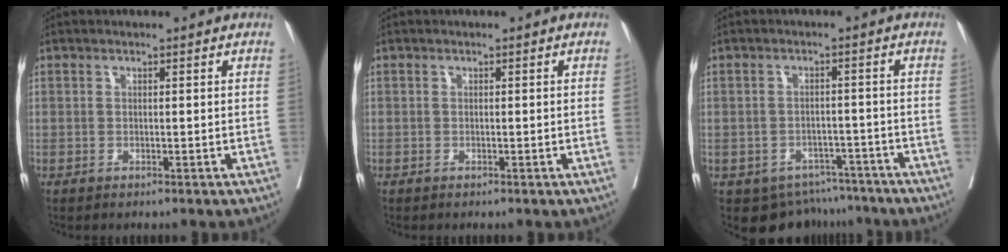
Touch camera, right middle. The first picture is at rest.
{"total": 0.0}
{"total": 7.8, "force": [-6.3, 4.6, 0.6], "torque": [0.006, 0.017, -0.077]}